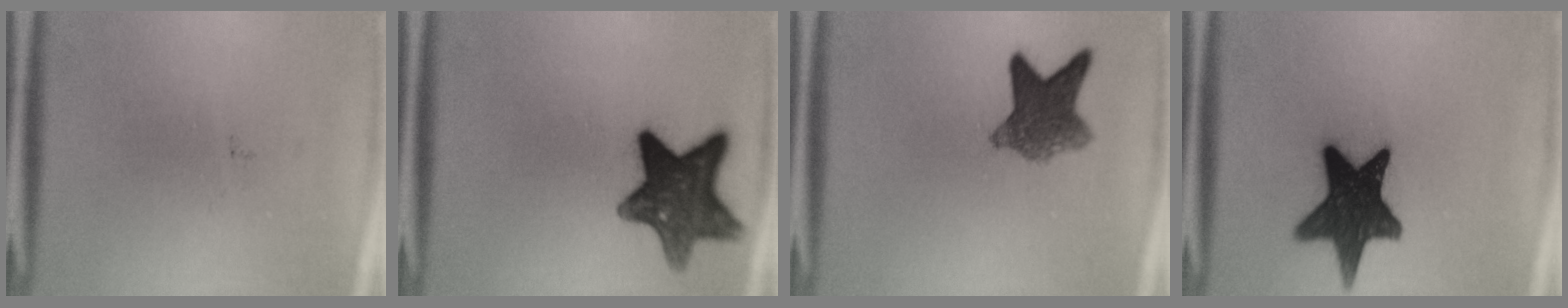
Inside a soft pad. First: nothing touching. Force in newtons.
{"total": 12.2}
{"total": 7.8}
{"total": 15.9}